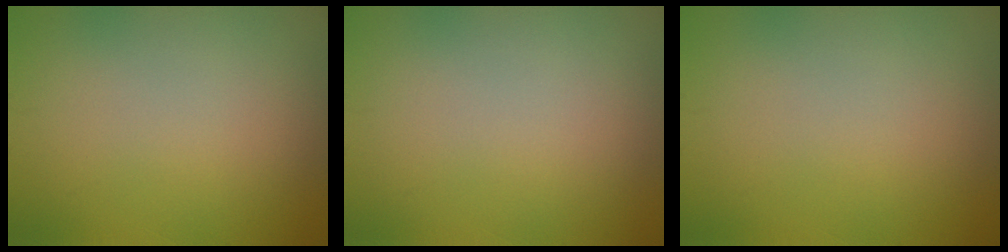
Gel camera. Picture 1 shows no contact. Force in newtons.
{"total": 0.0}
{"total": 0.0}